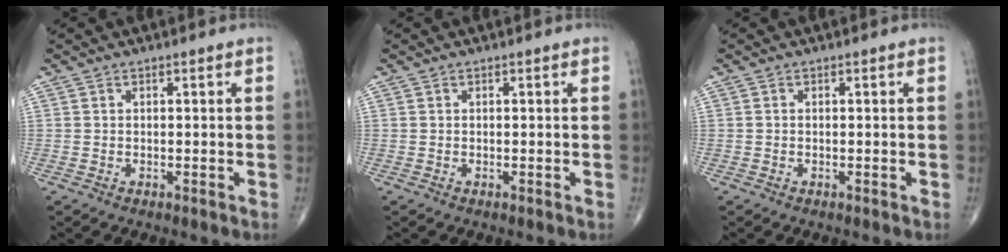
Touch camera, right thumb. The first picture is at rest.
{"total": 0.0}
{"total": 0.0}